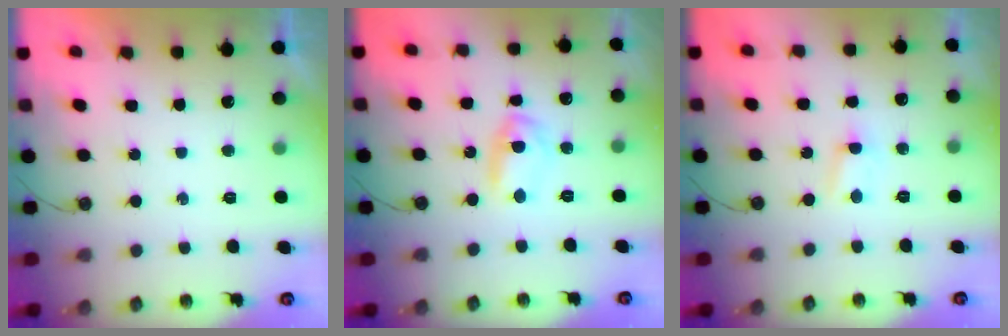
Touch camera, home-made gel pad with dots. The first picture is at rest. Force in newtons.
{"total": 6.6, "press": 6.5, "slide": 0.4}
{"total": 2.6, "press": 2.6, "slide": 0.4}